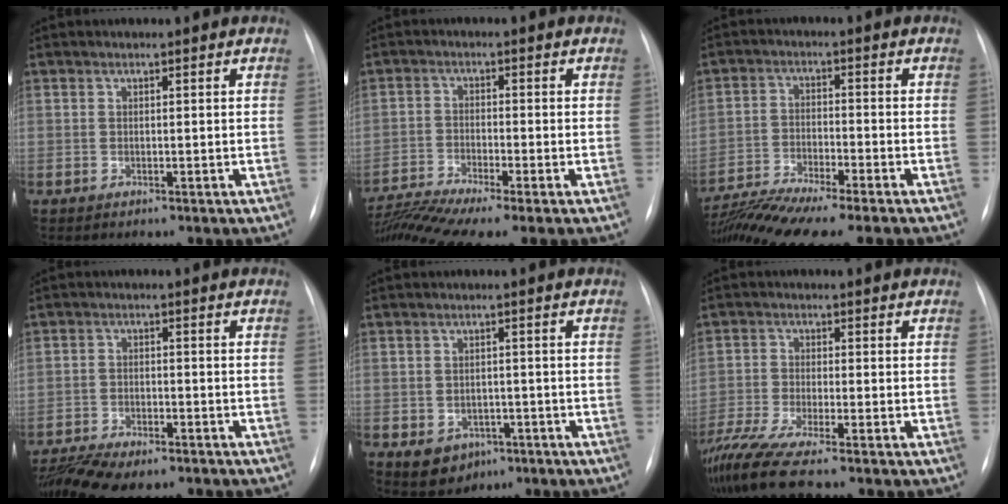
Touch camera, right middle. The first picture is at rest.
{"total": 10.8, "force": [-9.0, -0.4, 6.0], "torque": [-0.121, -0.009, -0.158]}
{"total": 12.0, "force": [-10.3, -0.3, 6.0], "torque": [-0.105, -0.019, -0.173]}
{"total": 11.6, "force": [-9.9, 3.1, 5.3], "torque": [-0.090, 0.001, -0.150]}
{"total": 5.5, "force": [-2.4, 4.4, 2.1], "torque": [-0.036, 0.007, -0.020]}
{"total": 9.5, "force": [-7.6, -0.2, 5.7], "torque": [-0.112, -0.027, -0.139]}